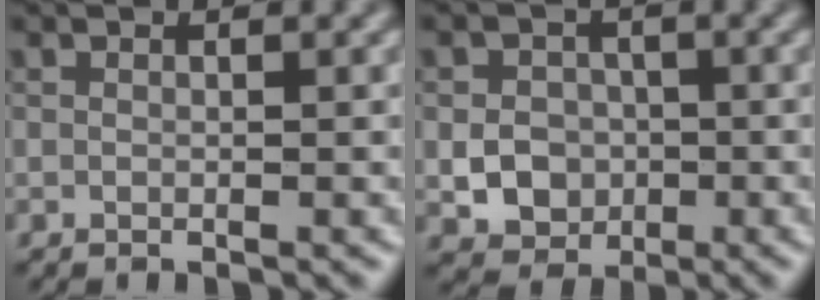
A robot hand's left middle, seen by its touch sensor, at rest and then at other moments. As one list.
[{"total": 3.6, "force": [-0.7, 3.1, 1.6], "torque": [-0.025, 0.000, -0.013]}]